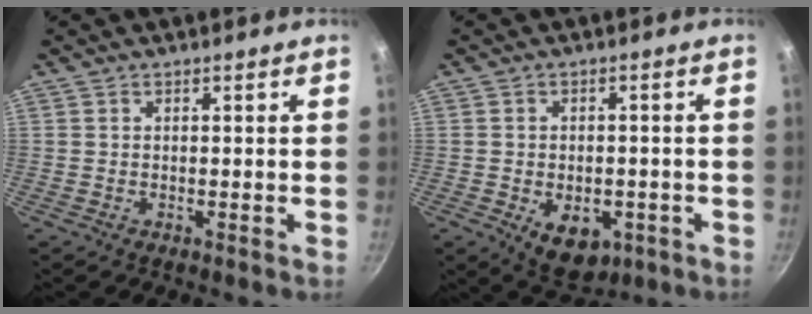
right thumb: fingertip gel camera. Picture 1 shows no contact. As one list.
[{"total": 8.9, "force": [-2.7, 5.9, 6.1], "torque": [-0.060, 0.001, -0.022]}]